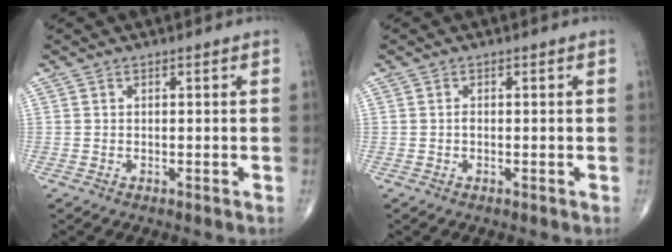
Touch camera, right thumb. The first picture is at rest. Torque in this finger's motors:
{"motor_torque": [0.67, -0.20, 0.18, -0.06, 0.02]}